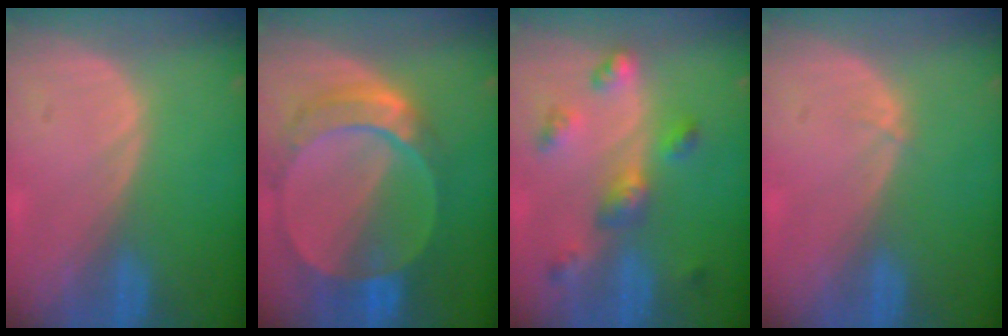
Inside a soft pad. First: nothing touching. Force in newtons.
{"total": 9.8, "press": 8.3, "slide": 5.1}
{"total": 6.4, "press": 5.7, "slide": 2.8}
{"total": 0.6, "press": 0.4, "slide": 0.3}